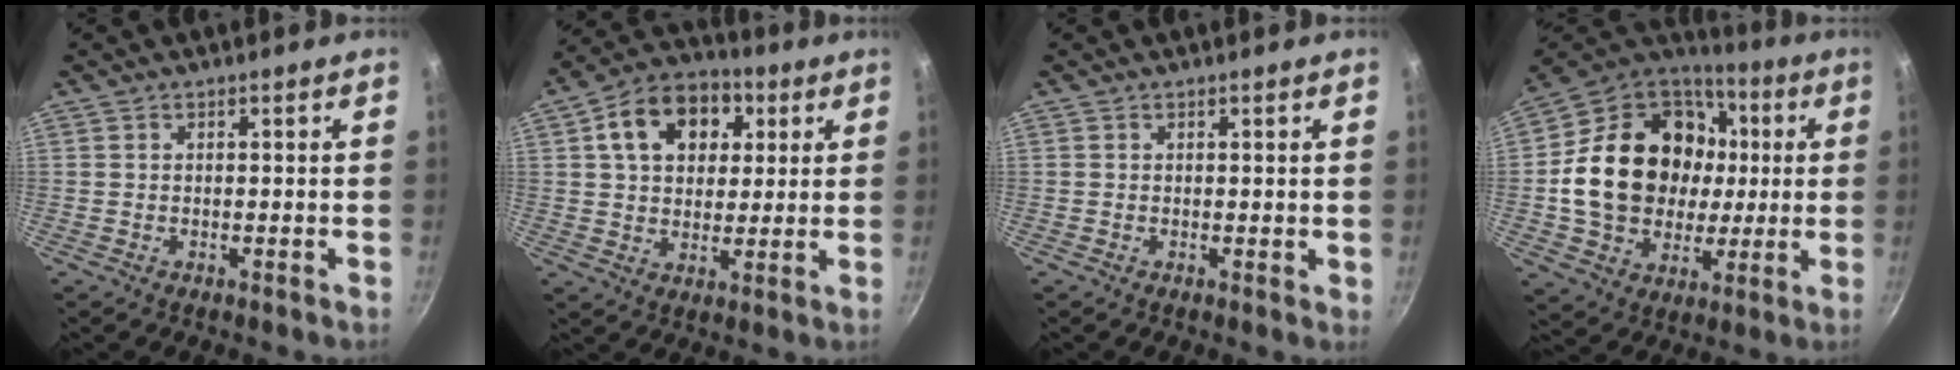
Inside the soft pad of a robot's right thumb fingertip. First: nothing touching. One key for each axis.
{"total": 14.9, "fx": 4.9, "fy": 10.8, "fz": 9.0, "tx": -0.121, "ty": 0.013, "tz": 0.067}
{"total": 0.7, "fx": 0.2, "fy": 0.3, "fz": 0.6, "tx": -0.005, "ty": -0.002, "tz": 0.002}
{"total": 25.9, "fx": 2.0, "fy": 20.7, "fz": 15.5, "tx": -0.259, "ty": 0.035, "tz": 0.047}